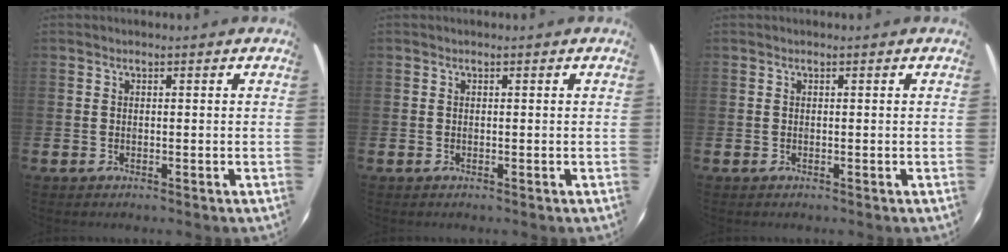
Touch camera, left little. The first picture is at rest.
{"total": 0.0}
{"total": 0.0}